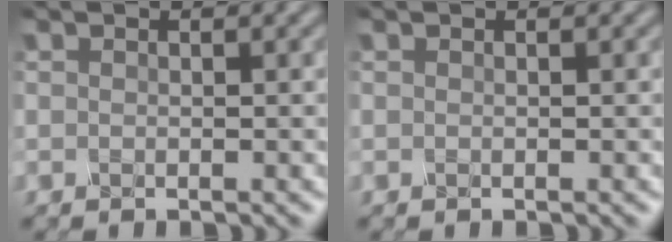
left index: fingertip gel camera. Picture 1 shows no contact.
{"total": 0.0}